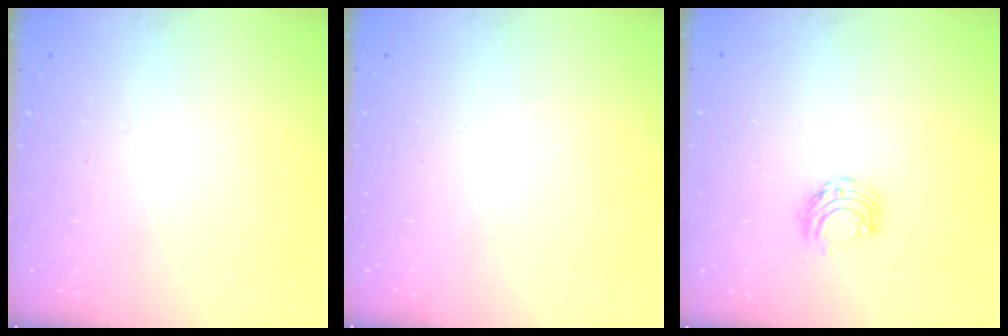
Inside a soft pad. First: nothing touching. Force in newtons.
{"total": 0.0}
{"total": 5.9, "press": 5.8, "slide": 0.7}